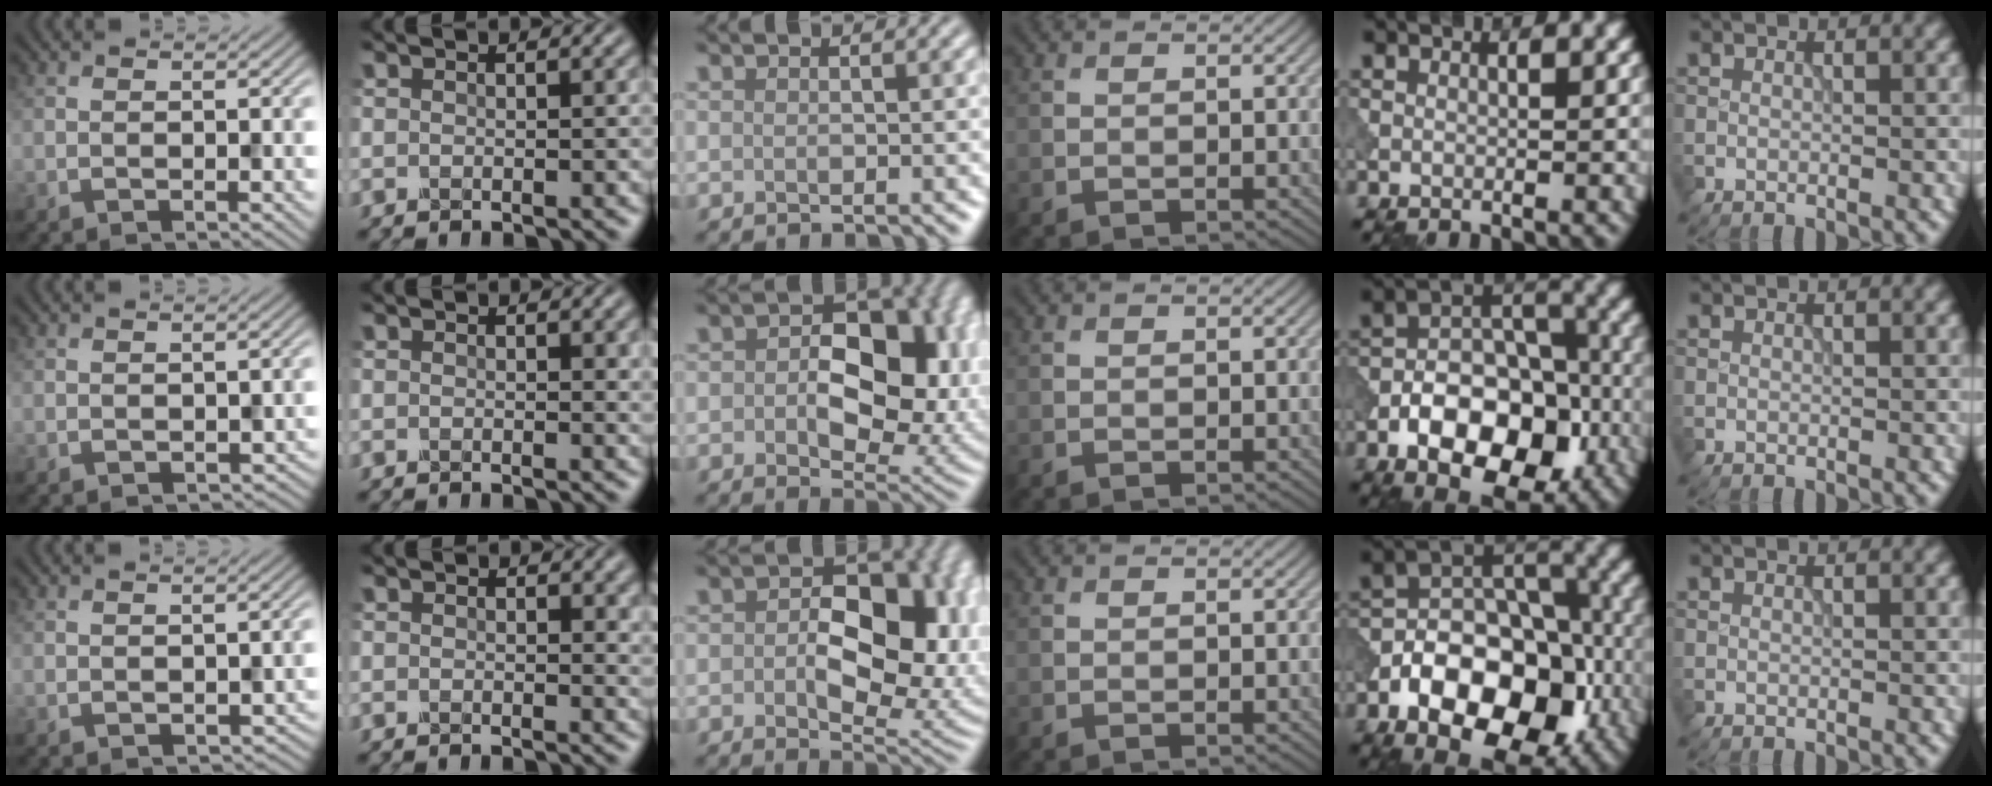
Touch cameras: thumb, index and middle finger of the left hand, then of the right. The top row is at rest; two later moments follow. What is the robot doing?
{"motion": "dispense", "object": "dispenser bottle"}